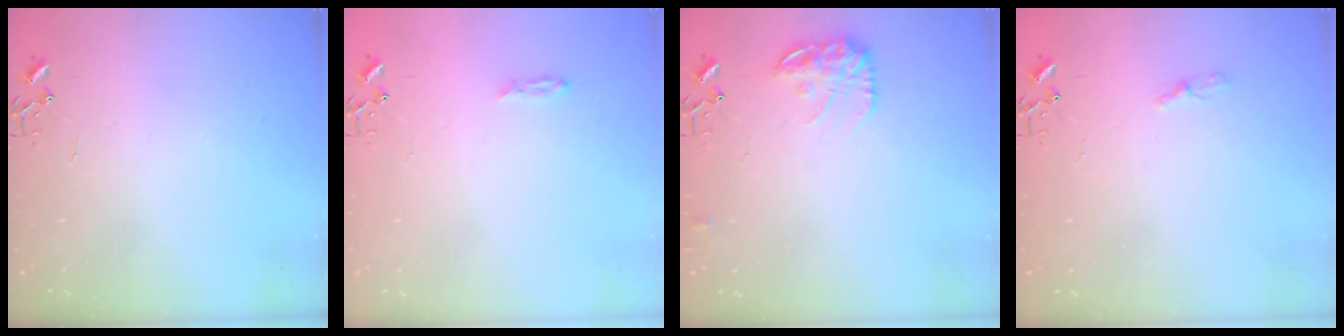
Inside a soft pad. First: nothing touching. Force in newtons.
{"total": 3.7, "press": 3.6, "slide": 0.4}
{"total": 12.1, "press": 12.1, "slide": 0.5}
{"total": 4.4, "press": 4.4, "slide": 0.6}